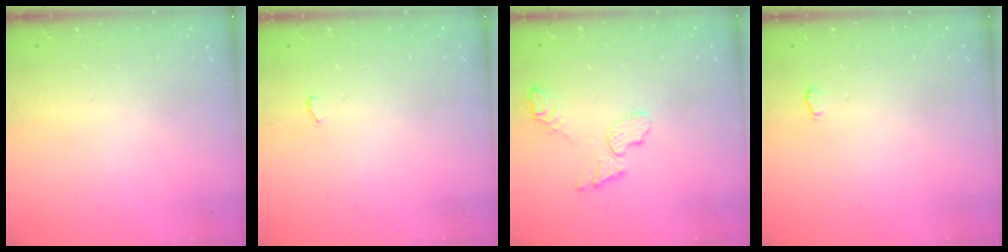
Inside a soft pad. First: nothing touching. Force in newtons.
{"total": 2.6, "press": 2.0, "slide": 1.7}
{"total": 8.2, "press": 8.2, "slide": 0.3}
{"total": 2.6, "press": 2.5, "slide": 0.4}